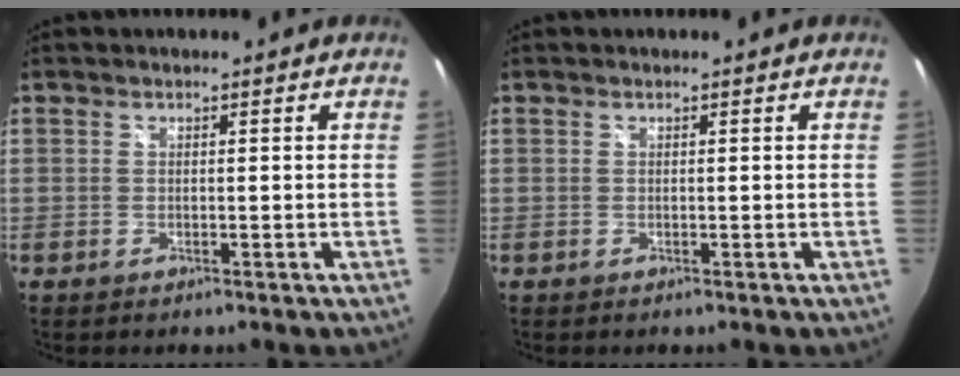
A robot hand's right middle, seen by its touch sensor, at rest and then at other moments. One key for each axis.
{"total": 0.0}